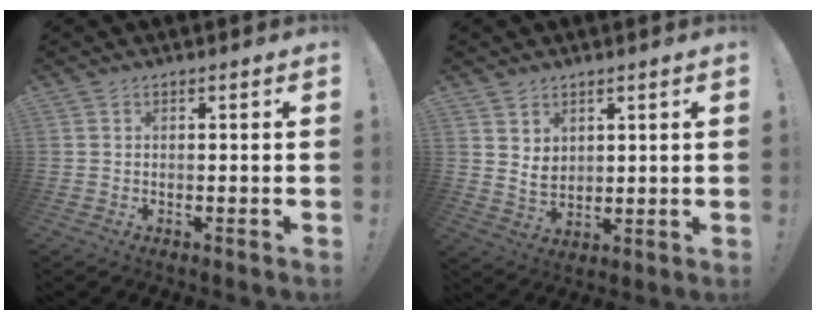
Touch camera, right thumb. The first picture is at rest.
{"total": 5.3, "force": [3.1, 4.0, 1.5], "torque": [-0.006, -0.029, 0.056]}